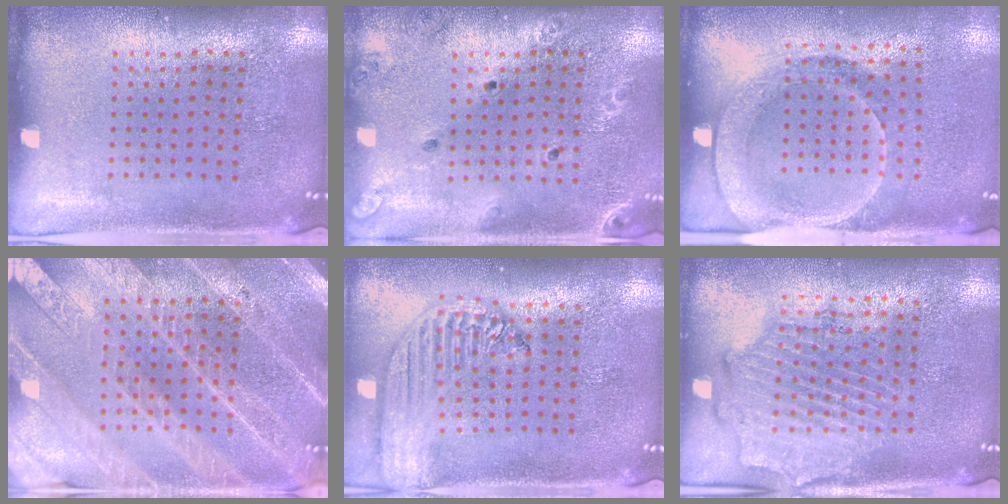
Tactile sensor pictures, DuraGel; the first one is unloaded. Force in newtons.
{"total": 1.5, "press": 1.4, "slide": 0.2}
{"total": 1.8, "press": 1.5, "slide": 1.0}
{"total": 3.7, "press": 3.5, "slide": 1.4}
{"total": 2.5, "press": 2.1, "slide": 1.4}
{"total": 1.8, "press": 1.7, "slide": 0.6}